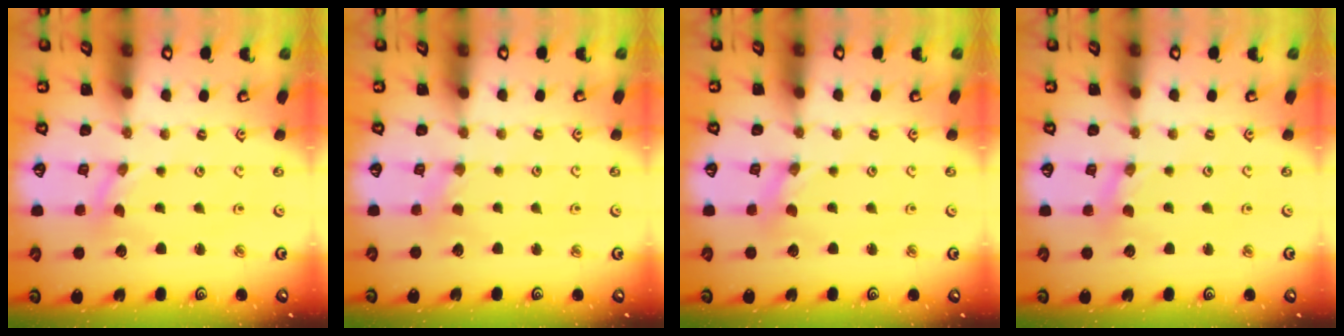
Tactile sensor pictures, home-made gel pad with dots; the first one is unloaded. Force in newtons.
{"total": 1.1, "press": 1.0, "slide": 0.2}
{"total": 0.0}
{"total": 1.4, "press": 1.4, "slide": 0.3}